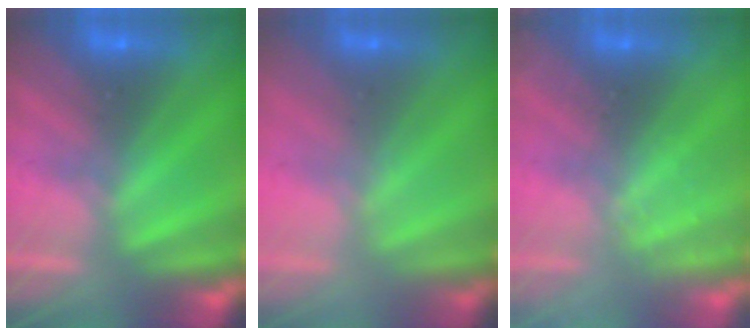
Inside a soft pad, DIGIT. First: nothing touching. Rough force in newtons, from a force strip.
{"total": 2.1}
{"total": 2.2}